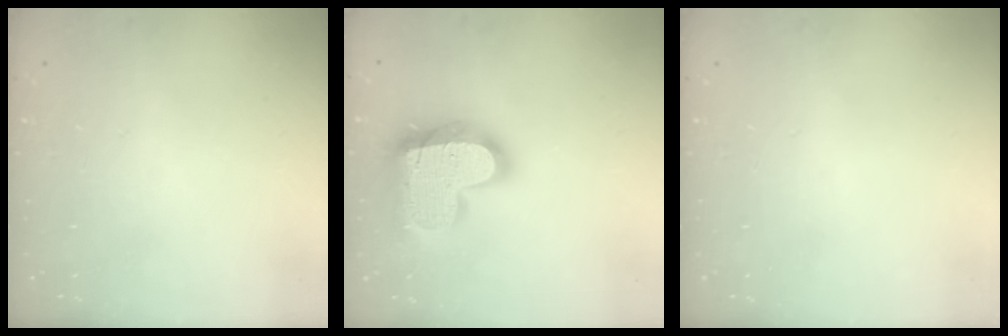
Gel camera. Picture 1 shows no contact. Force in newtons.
{"total": 22.1, "press": 22.0, "slide": 1.5}
{"total": 0.0}